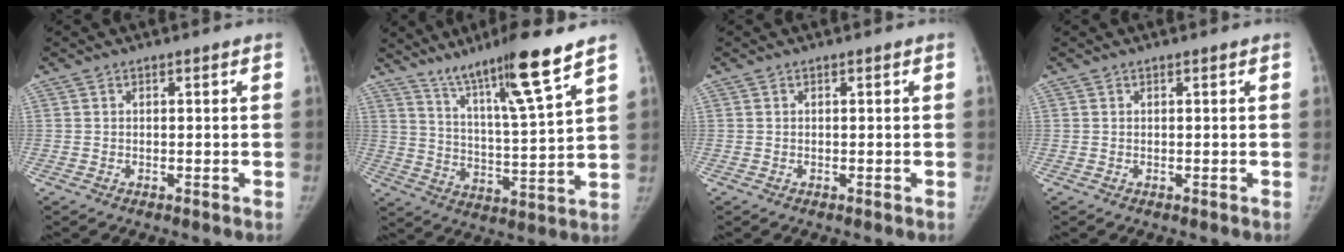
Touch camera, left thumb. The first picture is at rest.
{"total": 15.2, "force": [10.6, 0.1, 11.0], "torque": [-0.181, -0.059, 0.181]}
{"total": 0.0}
{"total": 0.0}